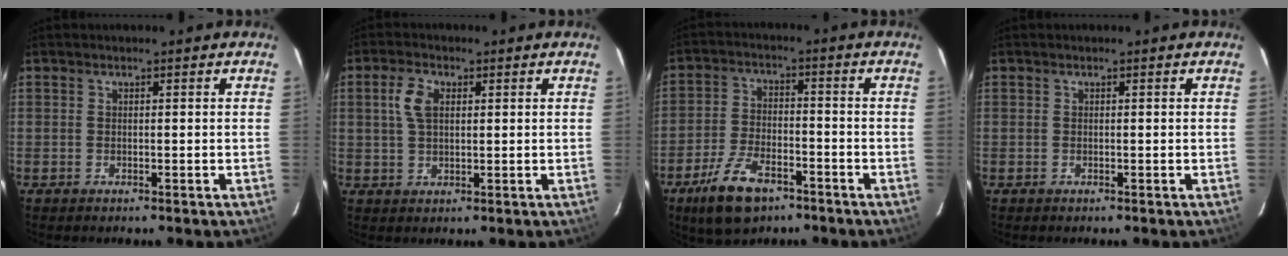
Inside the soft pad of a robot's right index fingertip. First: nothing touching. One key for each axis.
{"total": 4.8, "fx": 1.3, "fy": 2.8, "fz": 3.6, "tx": -0.072, "ty": 0.010, "tz": 0.027}
{"total": 11.0, "fx": -7.1, "fy": 5.1, "fz": 6.7, "tx": -0.156, "ty": -0.010, "tz": -0.128}
{"total": 0.0}